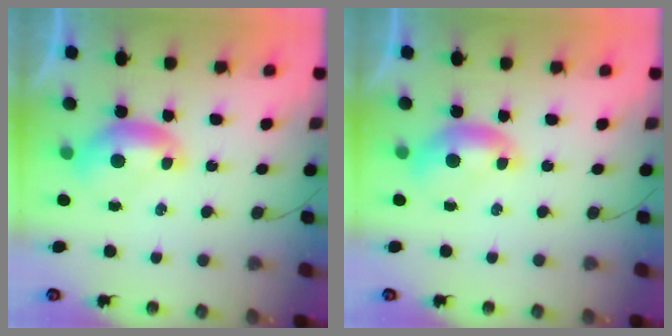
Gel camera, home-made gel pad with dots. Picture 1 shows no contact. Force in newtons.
{"total": 0.0}